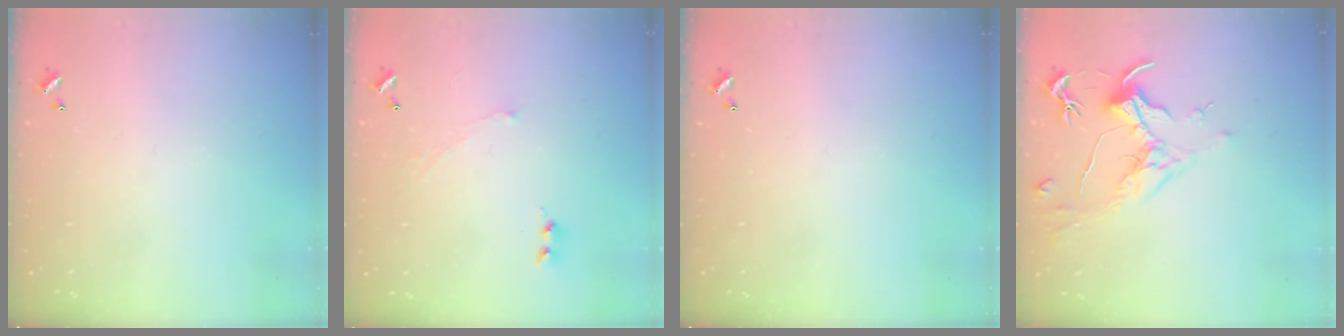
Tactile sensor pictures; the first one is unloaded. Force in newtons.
{"total": 2.1, "press": 2.0, "slide": 0.7}
{"total": 0.0}
{"total": 1.6, "press": 1.4, "slide": 0.7}